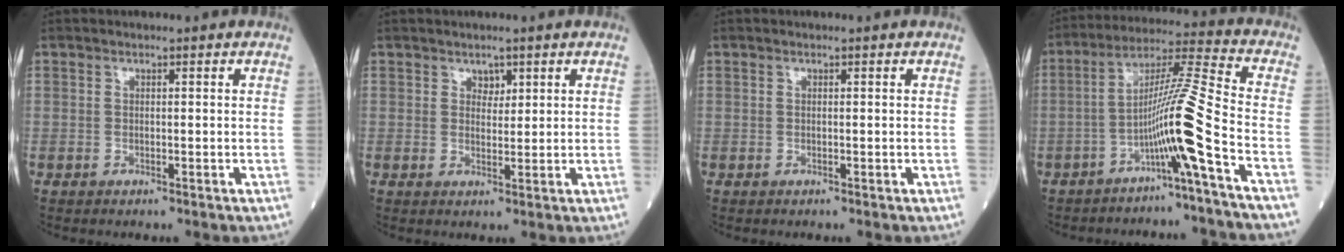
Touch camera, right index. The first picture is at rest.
{"total": 1.8, "force": [1.1, 1.1, 0.8], "torque": [-0.006, -0.002, 0.018]}
{"total": 0.0}
{"total": 10.3, "force": [-4.5, -2.3, 9.0], "torque": [-0.162, 0.011, -0.084]}